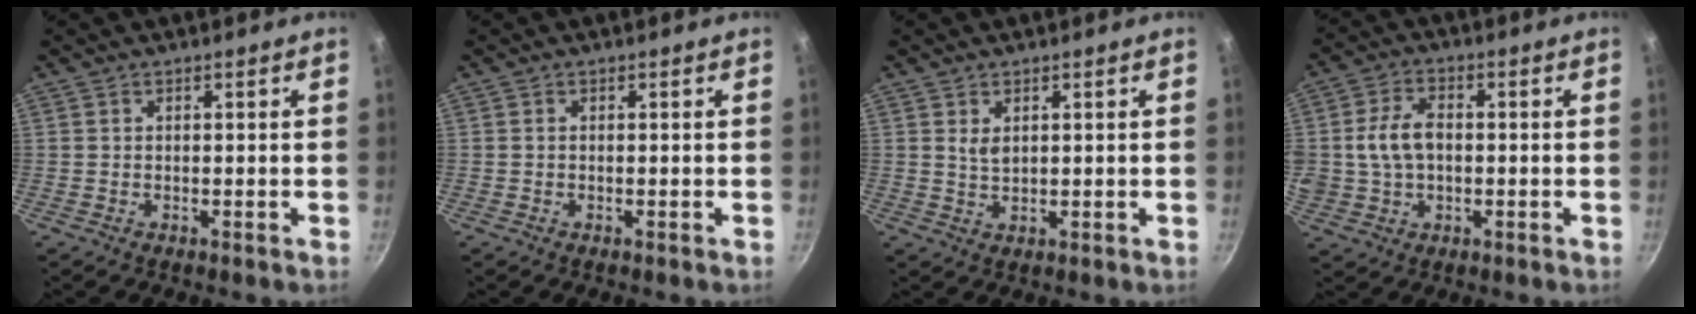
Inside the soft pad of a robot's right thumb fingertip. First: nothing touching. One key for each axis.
{"total": 0.0}
{"total": 2.5, "fx": 0.9, "fy": 1.5, "fz": 1.8, "tx": -0.030, "ty": -0.008, "tz": 0.019}
{"total": 9.7, "fx": 0.3, "fy": 6.9, "fz": 6.9, "tx": -0.128, "ty": 0.020, "tz": 0.003}